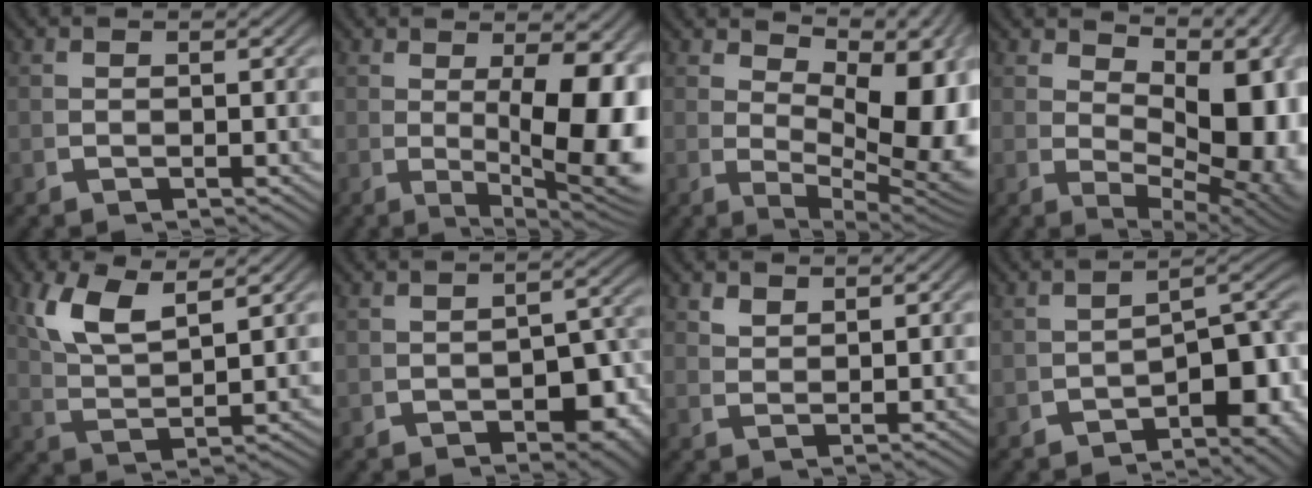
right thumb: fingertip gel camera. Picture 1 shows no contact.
{"total": 10.9, "force": [-0.3, 4.6, 9.8], "torque": [-0.139, -0.029, 0.018]}
{"total": 12.1, "force": [1.2, 6.1, 10.3], "torque": [-0.155, -0.037, 0.048]}
{"total": 12.1, "force": [1.0, 6.2, 10.4], "torque": [-0.150, -0.033, 0.046]}
{"total": 6.6, "force": [3.2, 3.1, 4.8], "torque": [-0.117, -0.013, 0.071]}
{"total": 4.5, "force": [-1.5, 2.4, 3.5], "torque": [-0.039, -0.012, -0.013]}
{"total": 2.2, "force": [2.1, 0.0, 0.5], "torque": [-0.006, 0.002, 0.050]}
{"total": 7.2, "force": [-2.7, 3.2, 5.9], "torque": [-0.069, -0.020, -0.030]}